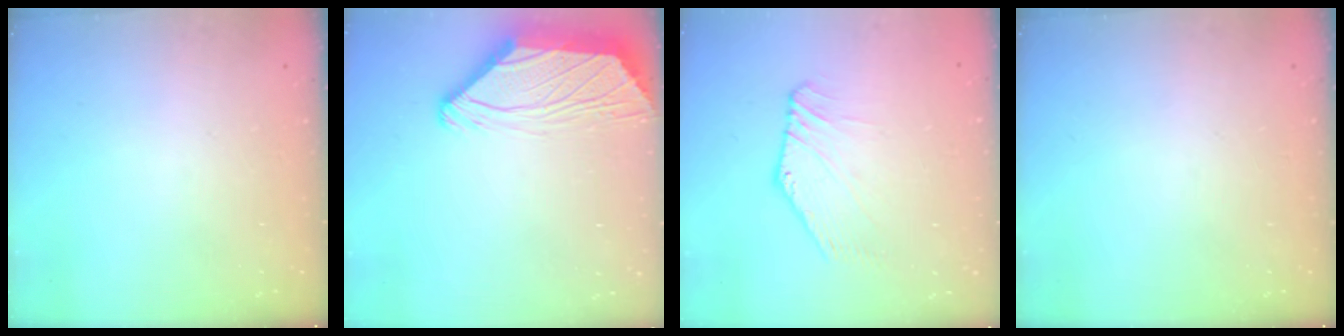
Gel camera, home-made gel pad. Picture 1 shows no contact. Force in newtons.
{"total": 3.1, "press": 3.0, "slide": 0.8}
{"total": 2.9, "press": 2.9, "slide": 0.1}
{"total": 0.0}